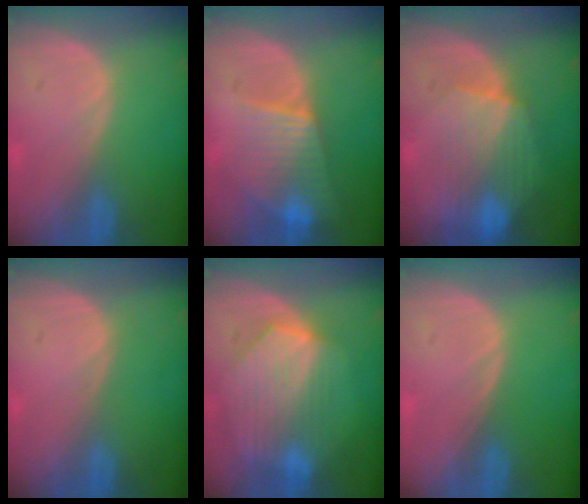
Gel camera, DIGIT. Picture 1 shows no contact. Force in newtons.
{"total": 7.3, "press": 7.0, "slide": 2.2}
{"total": 8.5, "press": 8.0, "slide": 3.0}
{"total": 0.0}
{"total": 8.6, "press": 7.8, "slide": 3.5}
{"total": 0.0}